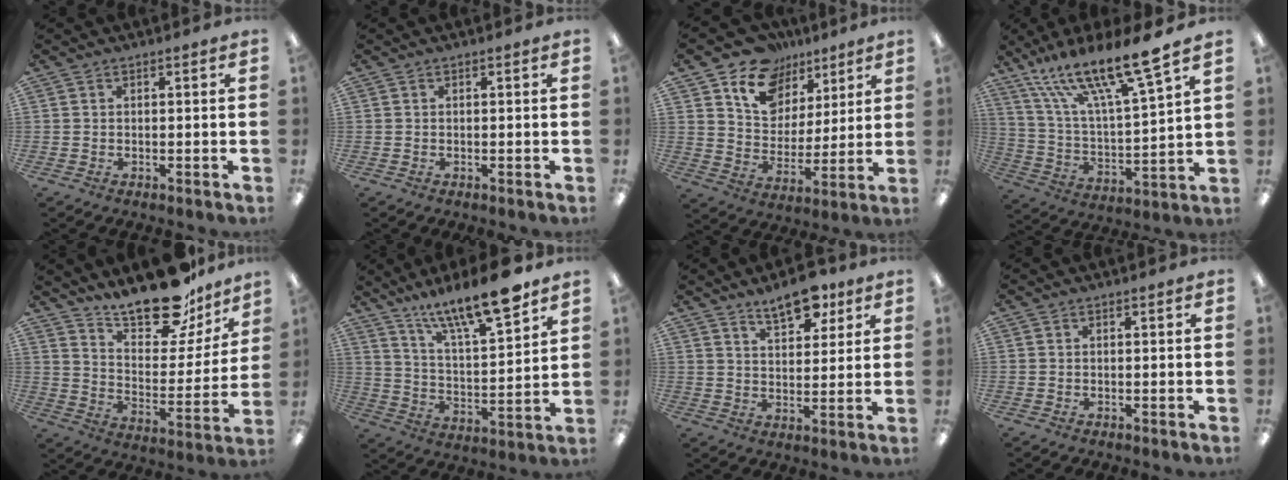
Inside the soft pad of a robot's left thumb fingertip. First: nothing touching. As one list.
[{"total": 0.0}, {"total": 14.0, "force": [8.9, 9.9, 4.3], "torque": [-0.076, -0.057, 0.169]}, {"total": 19.2, "force": [15.1, 3.1, 11.5], "torque": [-0.208, -0.103, 0.253]}, {"total": 19.7, "force": [16.6, 6.3, 8.4], "torque": [-0.132, -0.125, 0.287]}, {"total": 16.9, "force": [13.7, 3.1, 9.4], "torque": [-0.153, -0.096, 0.228]}, {"total": 10.0, "force": [7.0, 4.5, 5.6], "torque": [-0.070, -0.037, 0.119]}, {"total": 0.0}]